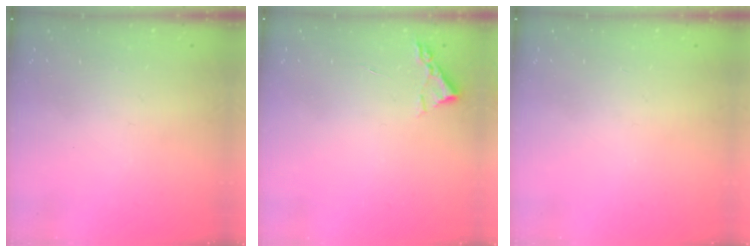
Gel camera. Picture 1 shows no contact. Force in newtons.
{"total": 2.2, "press": 2.2, "slide": 0.3}
{"total": 0.0}